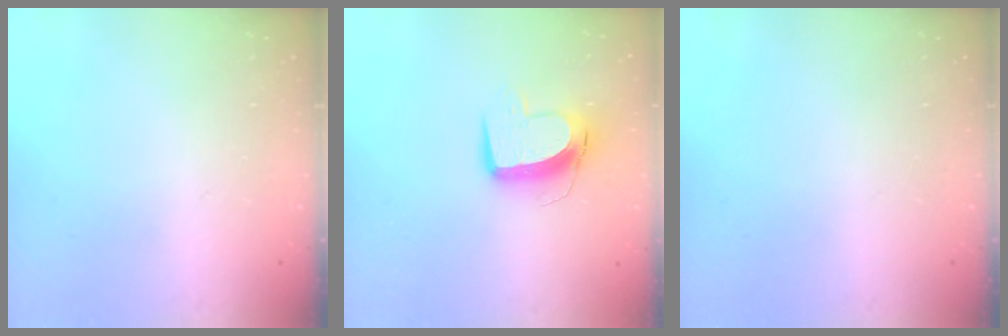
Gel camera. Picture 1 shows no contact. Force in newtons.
{"total": 10.6, "press": 10.5, "slide": 1.2}
{"total": 0.0}